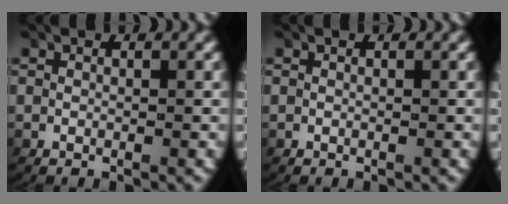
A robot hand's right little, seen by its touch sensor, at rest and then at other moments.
{"total": 0.0}